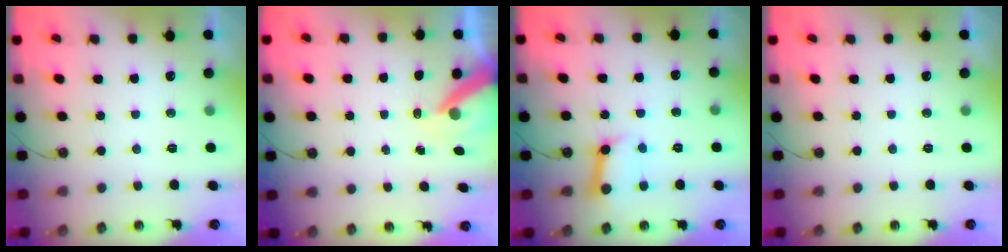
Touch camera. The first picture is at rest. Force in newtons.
{"total": 8.7, "press": 8.7, "slide": 0.6}
{"total": 9.3, "press": 9.2, "slide": 1.1}
{"total": 0.0}